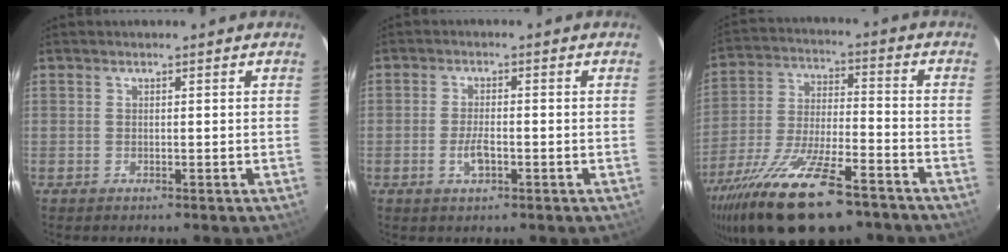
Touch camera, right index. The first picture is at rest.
{"total": 3.4, "force": [-1.4, 1.4, 2.8], "torque": [-0.058, -0.004, -0.024]}
{"total": 22.9, "force": [-16.2, 7.1, 14.5], "torque": [-0.289, -0.050, -0.269]}